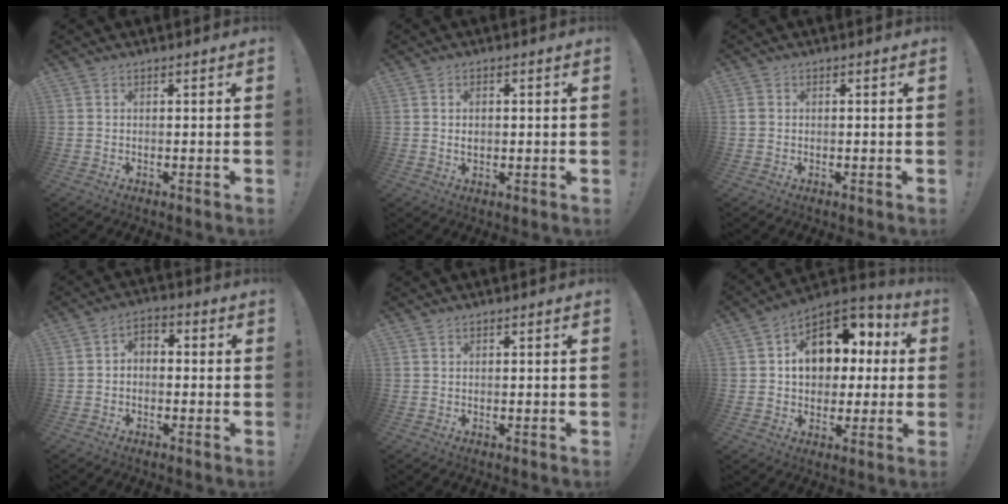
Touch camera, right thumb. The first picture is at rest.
{"total": 2.3, "force": [0.3, 1.6, 1.6], "torque": [-0.020, 0.001, 0.001]}
{"total": 1.2, "force": [0.0, 1.0, 0.7], "torque": [-0.014, 0.005, 0.001]}
{"total": 3.8, "force": [-1.9, 2.7, 1.9], "torque": [-0.040, 0.012, -0.035]}
{"total": 0.6, "force": [0.5, 0.3, 0.2], "torque": [-0.002, -0.002, 0.009]}
{"total": 15.4, "force": [3.4, 11.6, 9.6], "torque": [-0.133, -0.005, 0.066]}